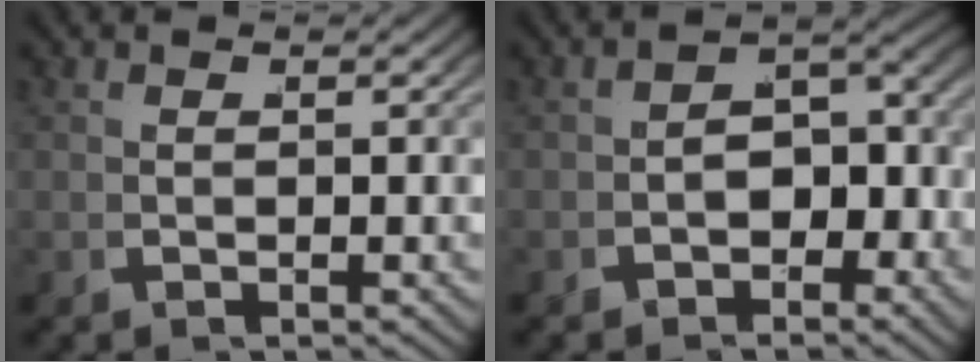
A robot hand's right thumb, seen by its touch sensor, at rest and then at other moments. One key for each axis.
{"total": 3.9, "fx": -1.8, "fy": 2.4, "fz": 2.5, "tx": -0.035, "ty": -0.009, "tz": -0.029}